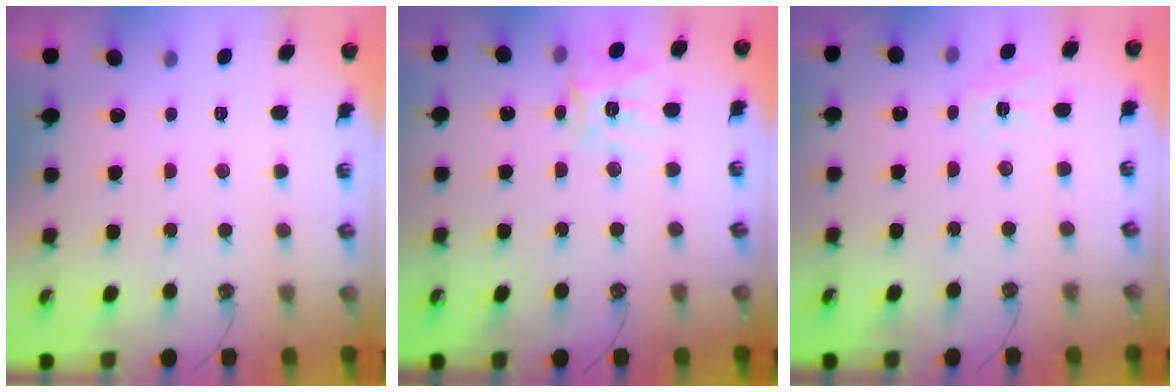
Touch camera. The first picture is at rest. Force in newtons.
{"total": 12.8, "press": 12.8, "slide": 1.2}
{"total": 7.0, "press": 7.0, "slide": 0.4}